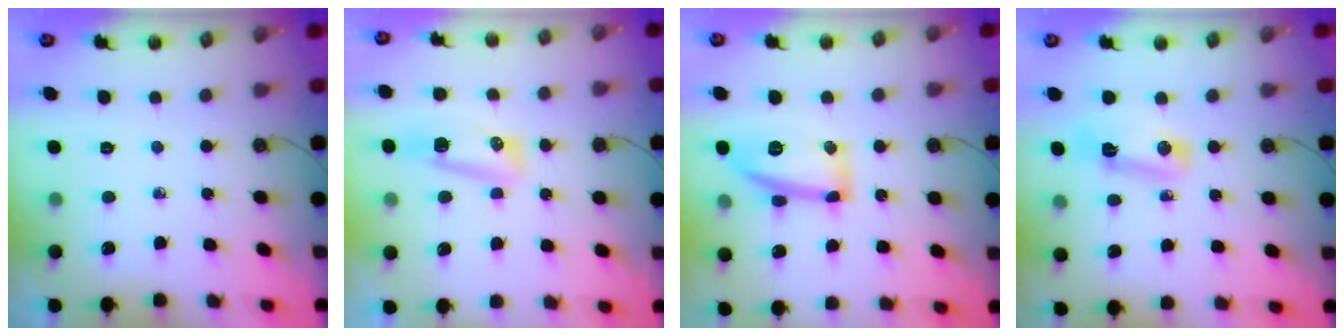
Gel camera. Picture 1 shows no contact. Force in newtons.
{"total": 13.2, "press": 10.3, "slide": 8.3}
{"total": 13.7, "press": 13.7, "slide": 1.1}
{"total": 5.9, "press": 5.8, "slide": 0.9}